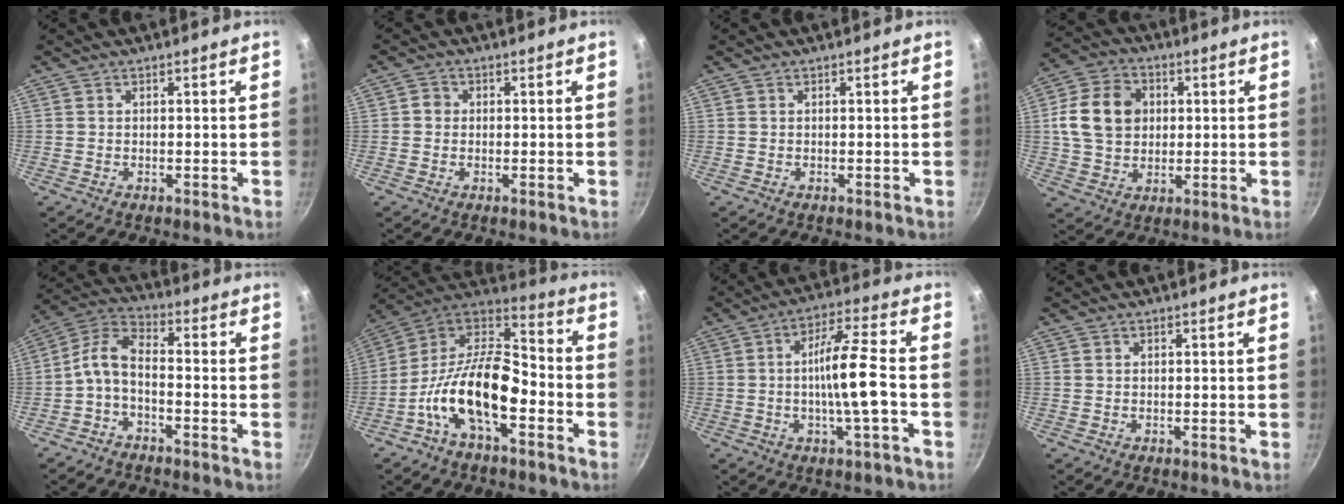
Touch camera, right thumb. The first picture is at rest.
{"total": 1.9, "force": [-0.1, 1.8, 0.7], "torque": [-0.003, 0.007, -0.005]}
{"total": 0.0}
{"total": 13.3, "force": [2.2, 10.5, 7.8], "torque": [-0.118, 0.010, 0.033]}
{"total": 7.4, "force": [-2.9, 3.6, 5.8], "torque": [-0.132, 0.047, -0.067]}
{"total": 18.5, "force": [-6.3, 9.1, 14.8], "torque": [-0.253, 0.060, -0.138]}
{"total": 10.6, "force": [-2.1, 1.5, 10.3], "torque": [-0.180, 0.025, -0.039]}
{"total": 0.0}